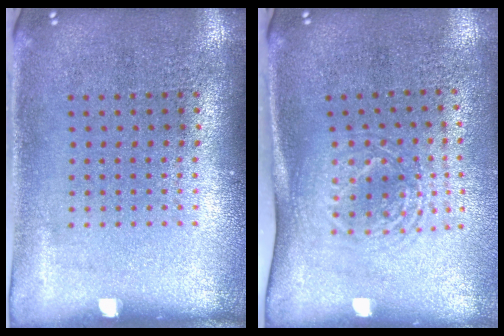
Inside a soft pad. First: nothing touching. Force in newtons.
{"total": 1.6, "press": 1.3, "slide": 1.0}